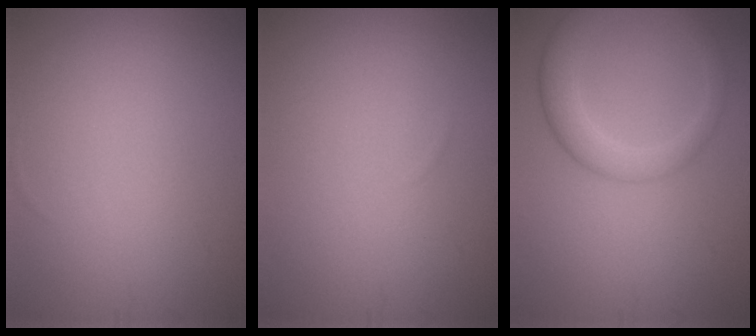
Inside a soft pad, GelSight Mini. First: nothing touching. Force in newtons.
{"total": 0.0}
{"total": 4.0, "press": 4.0, "slide": 0.2}